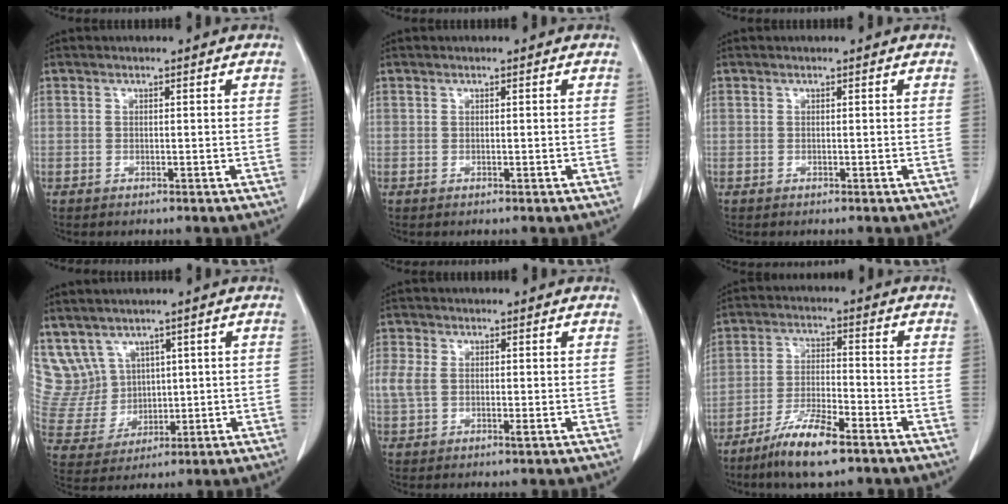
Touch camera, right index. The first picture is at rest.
{"total": 0.0}
{"total": 0.0}
{"total": 9.4, "force": [4.7, 8.0, 1.4], "torque": [-0.056, 0.048, 0.124]}
{"total": 4.2, "force": [0.2, 2.5, 3.4], "torque": [-0.091, 0.004, 0.007]}
{"total": 9.3, "force": [-6.4, 1.4, 6.6], "torque": [-0.130, -0.018, -0.118]}